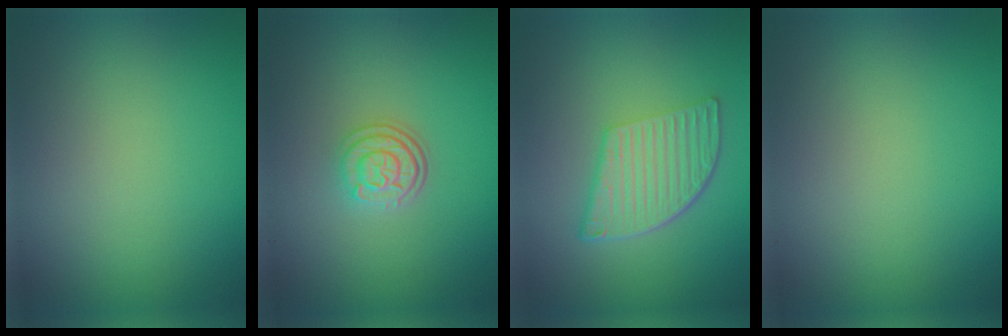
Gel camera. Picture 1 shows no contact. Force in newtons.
{"total": 3.1, "press": 2.5, "slide": 1.8}
{"total": 6.1, "press": 4.2, "slide": 4.4}
{"total": 0.0}